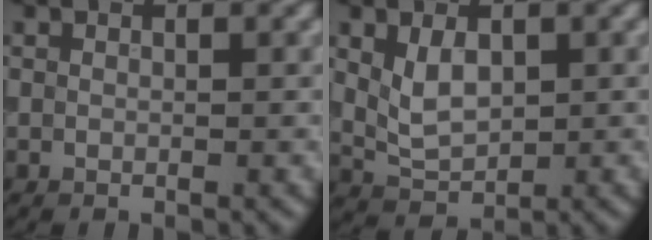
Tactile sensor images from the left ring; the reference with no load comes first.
{"total": 3.4, "force": [0.8, 2.1, 2.5], "torque": [-0.053, -0.002, 0.020]}